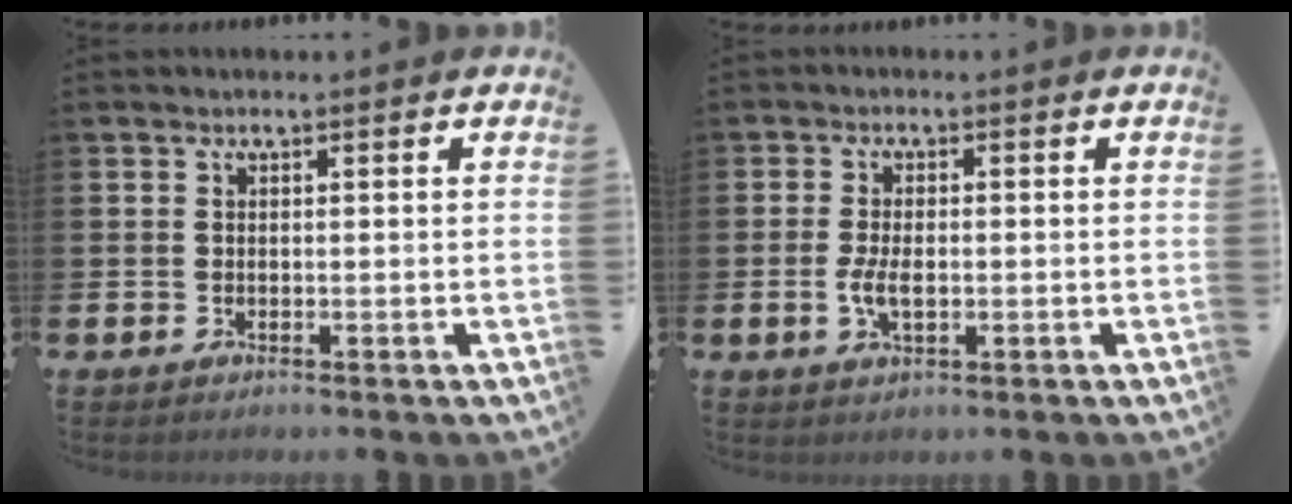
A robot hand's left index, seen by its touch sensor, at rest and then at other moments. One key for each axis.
{"total": 3.5, "fx": -0.4, "fy": 1.7, "fz": 3.0, "tx": -0.061, "ty": 0.000, "tz": -0.011}